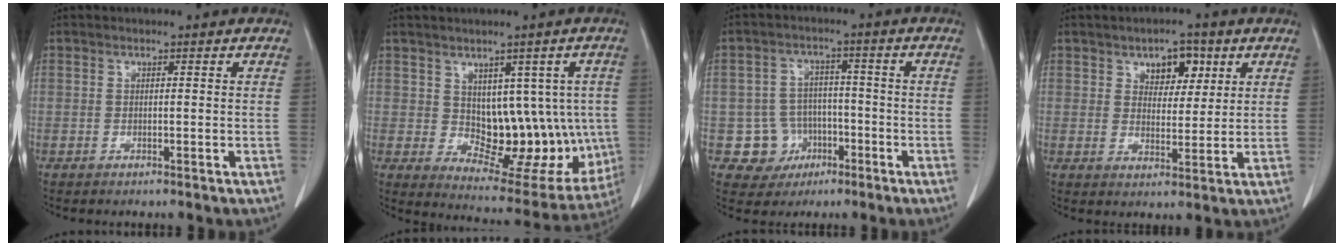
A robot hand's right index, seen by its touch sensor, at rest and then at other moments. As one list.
[{"total": 13.4, "force": [0.3, 7.5, 11.1], "torque": [-0.120, 0.009, 0.032]}, {"total": 6.7, "force": [-2.3, 6.2, 0.6], "torque": [-0.003, 0.015, -0.029]}, {"total": 5.7, "force": [2.9, 3.2, 3.7], "torque": [-0.048, 0.006, 0.046]}]